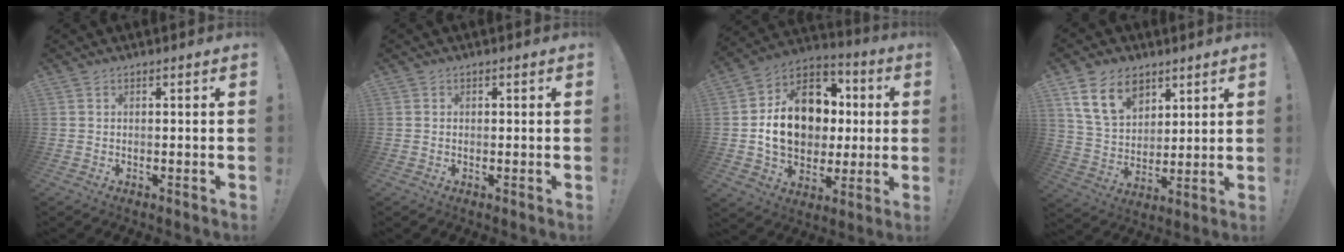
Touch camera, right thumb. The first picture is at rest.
{"total": 0.6, "force": [-0.1, 0.5, 0.1], "torque": [-0.004, 0.003, -0.002]}
{"total": 18.9, "force": [1.2, 14.8, 11.7], "torque": [-0.167, 0.015, 0.042]}
{"total": 14.2, "force": [8.1, 9.4, 6.9], "torque": [-0.114, -0.032, 0.156]}